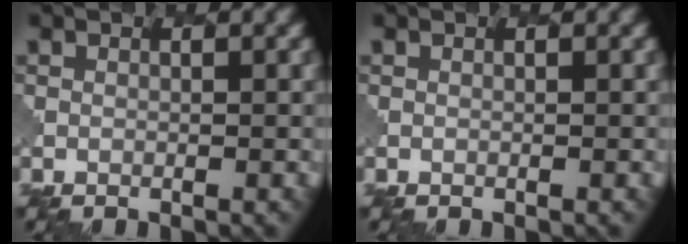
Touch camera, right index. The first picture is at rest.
{"total": 0.0}